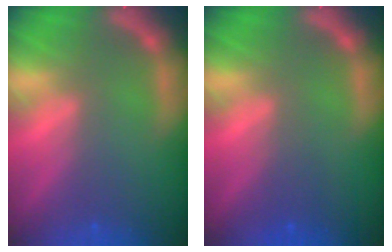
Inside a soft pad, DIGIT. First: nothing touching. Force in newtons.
{"total": 1.5}